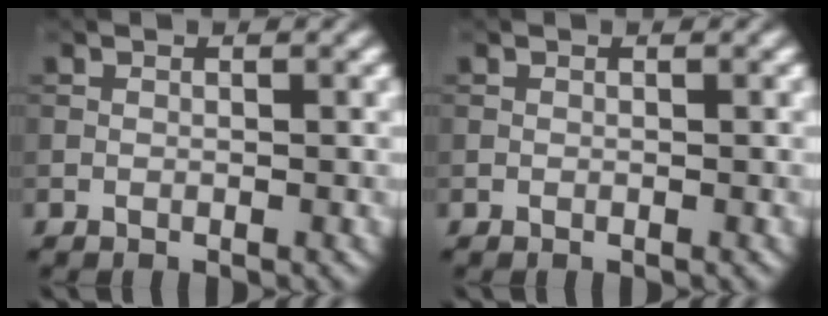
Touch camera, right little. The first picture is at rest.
{"total": 0.0}